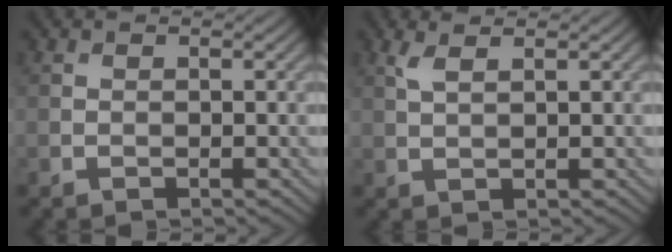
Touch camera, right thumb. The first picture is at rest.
{"total": 1.9, "force": [1.2, 0.4, 1.4], "torque": [-0.038, 0.005, 0.027]}